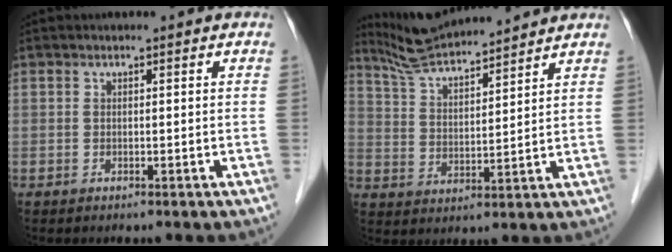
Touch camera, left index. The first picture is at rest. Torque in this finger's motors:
{"motor_torque": [0.39, -0.31, 0.15, 0.11]}